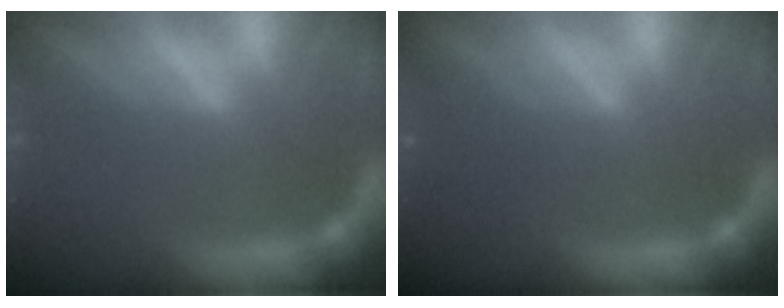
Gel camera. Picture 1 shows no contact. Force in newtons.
{"total": 1.9}